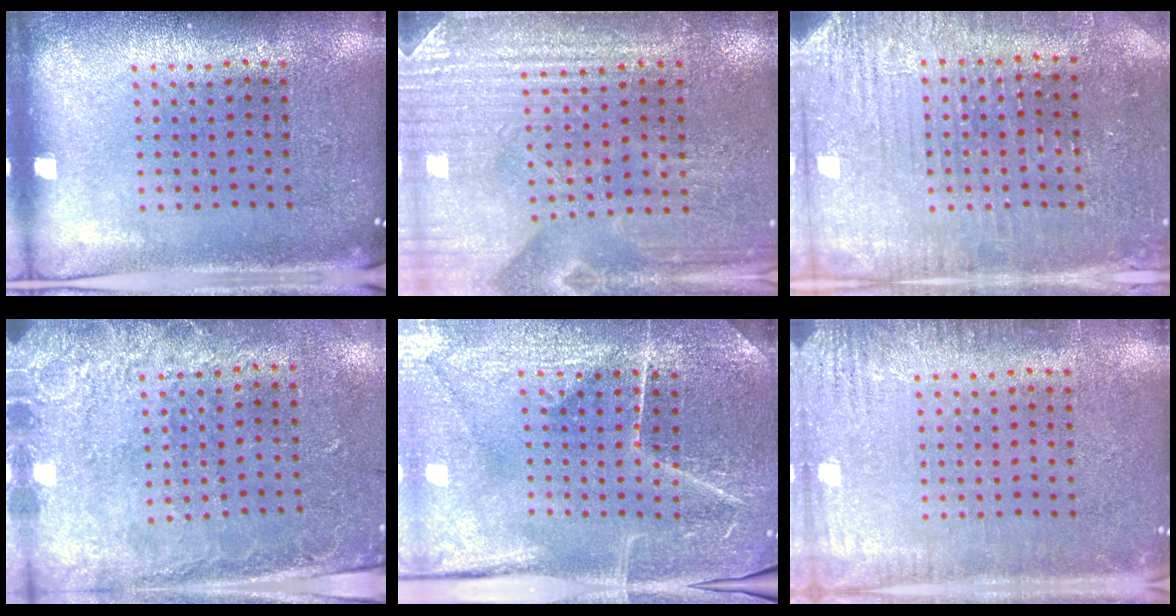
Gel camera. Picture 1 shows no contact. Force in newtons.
{"total": 3.2, "press": 3.1, "slide": 0.5}
{"total": 3.2, "press": 3.2, "slide": 0.4}
{"total": 2.6, "press": 1.9, "slide": 1.8}
{"total": 4.1, "press": 4.0, "slide": 1.0}
{"total": 2.5, "press": 2.5, "slide": 0.4}